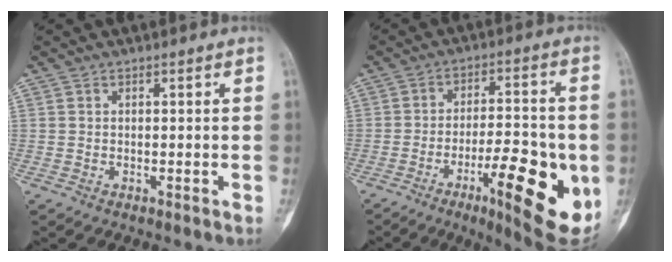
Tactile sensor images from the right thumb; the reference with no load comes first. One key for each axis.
{"total": 18.1, "fx": -5.7, "fy": 5.0, "fz": 16.5, "tx": -0.213, "ty": 0.005, "tz": -0.077}